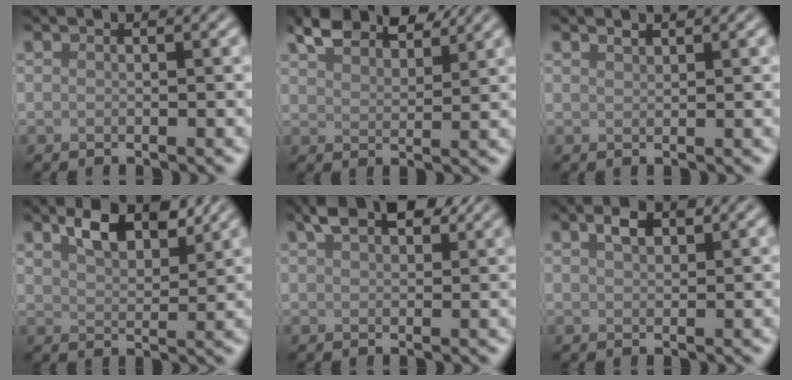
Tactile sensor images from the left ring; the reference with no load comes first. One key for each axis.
{"total": 5.1, "fx": 4.1, "fy": 1.9, "fz": 2.4, "tx": -0.045, "ty": 0.011, "tz": 0.072}
{"total": 0.6, "fx": 0.6, "fy": 0.1, "fz": 0.0, "tx": 0.000, "ty": -0.001, "tz": 0.014}
{"total": 4.7, "fx": 2.8, "fy": 2.3, "fz": 3.0, "tx": -0.055, "ty": 0.002, "tz": 0.046}
{"total": 4.6, "fx": 2.8, "fy": 2.3, "fz": 2.9, "tx": -0.048, "ty": 0.009, "tz": 0.045}
{"total": 2.0, "fx": 1.0, "fy": 1.1, "fz": 1.3, "tx": -0.023, "ty": 0.006, "tz": 0.019}